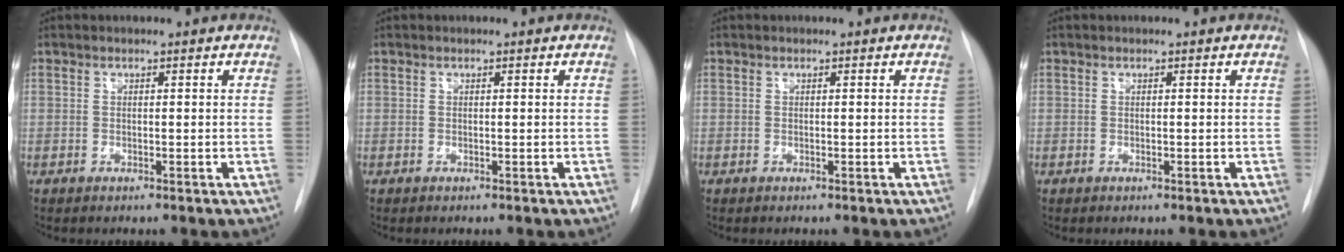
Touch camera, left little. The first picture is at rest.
{"total": 0.0}
{"total": 0.0}
{"total": 0.0}